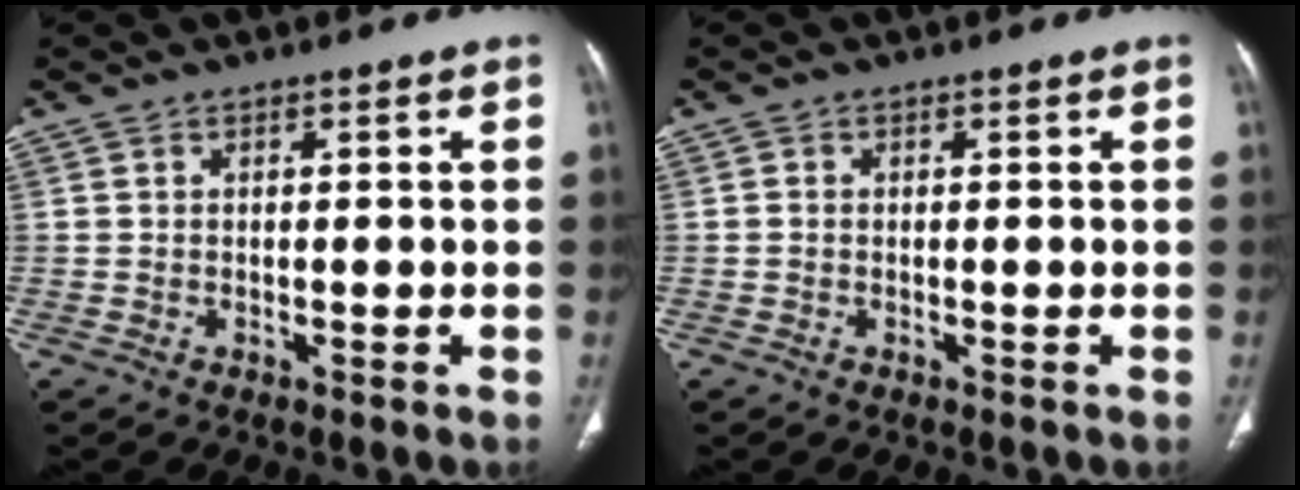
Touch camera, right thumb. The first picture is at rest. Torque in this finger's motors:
{"motor_torque": [-0.11, -0.14, -0.10, 0.08, -0.01]}